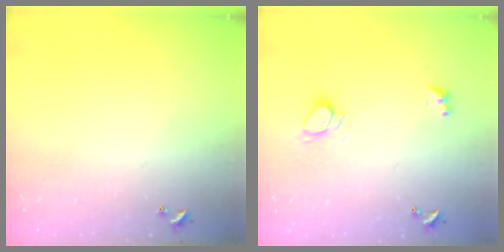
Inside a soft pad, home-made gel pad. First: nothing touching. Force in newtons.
{"total": 3.5, "press": 3.5, "slide": 0.3}